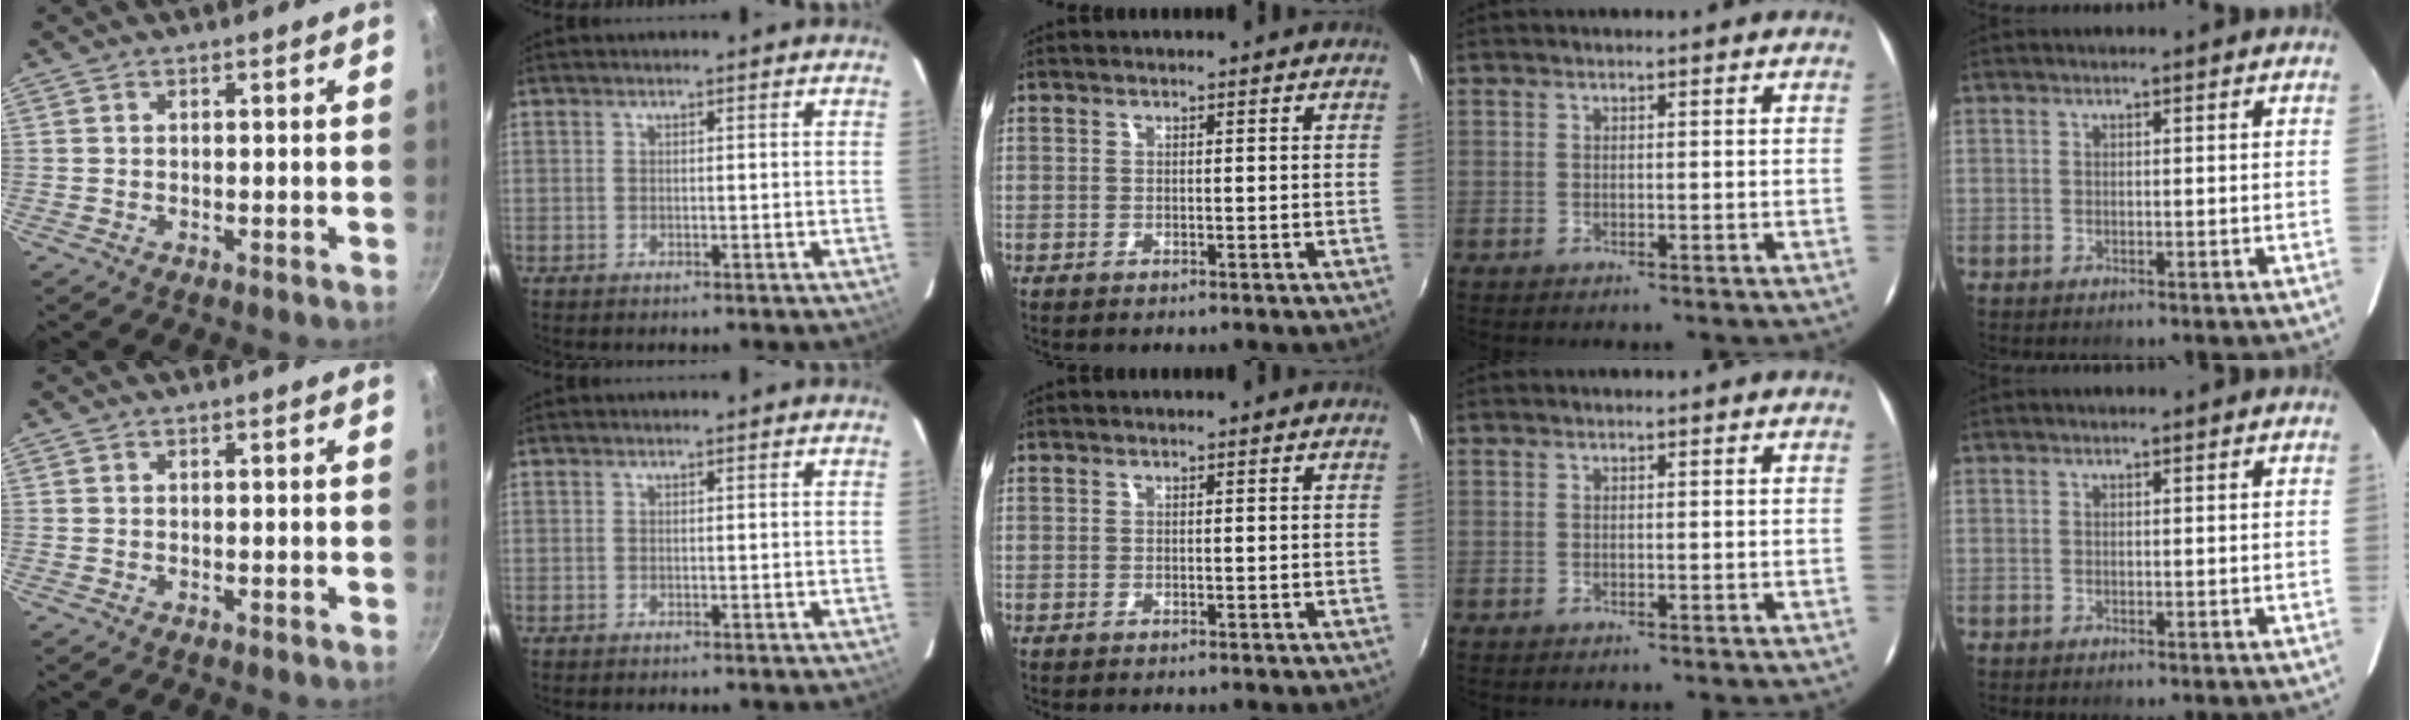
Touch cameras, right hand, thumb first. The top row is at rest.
{}